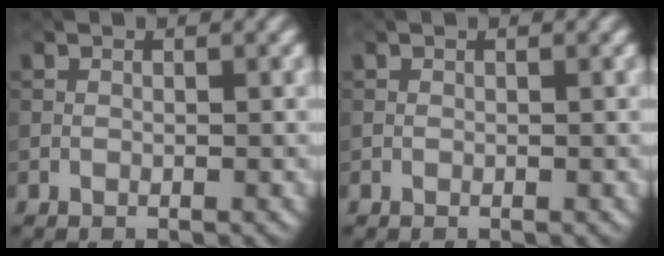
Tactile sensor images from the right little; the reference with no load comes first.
{"total": 0.0}